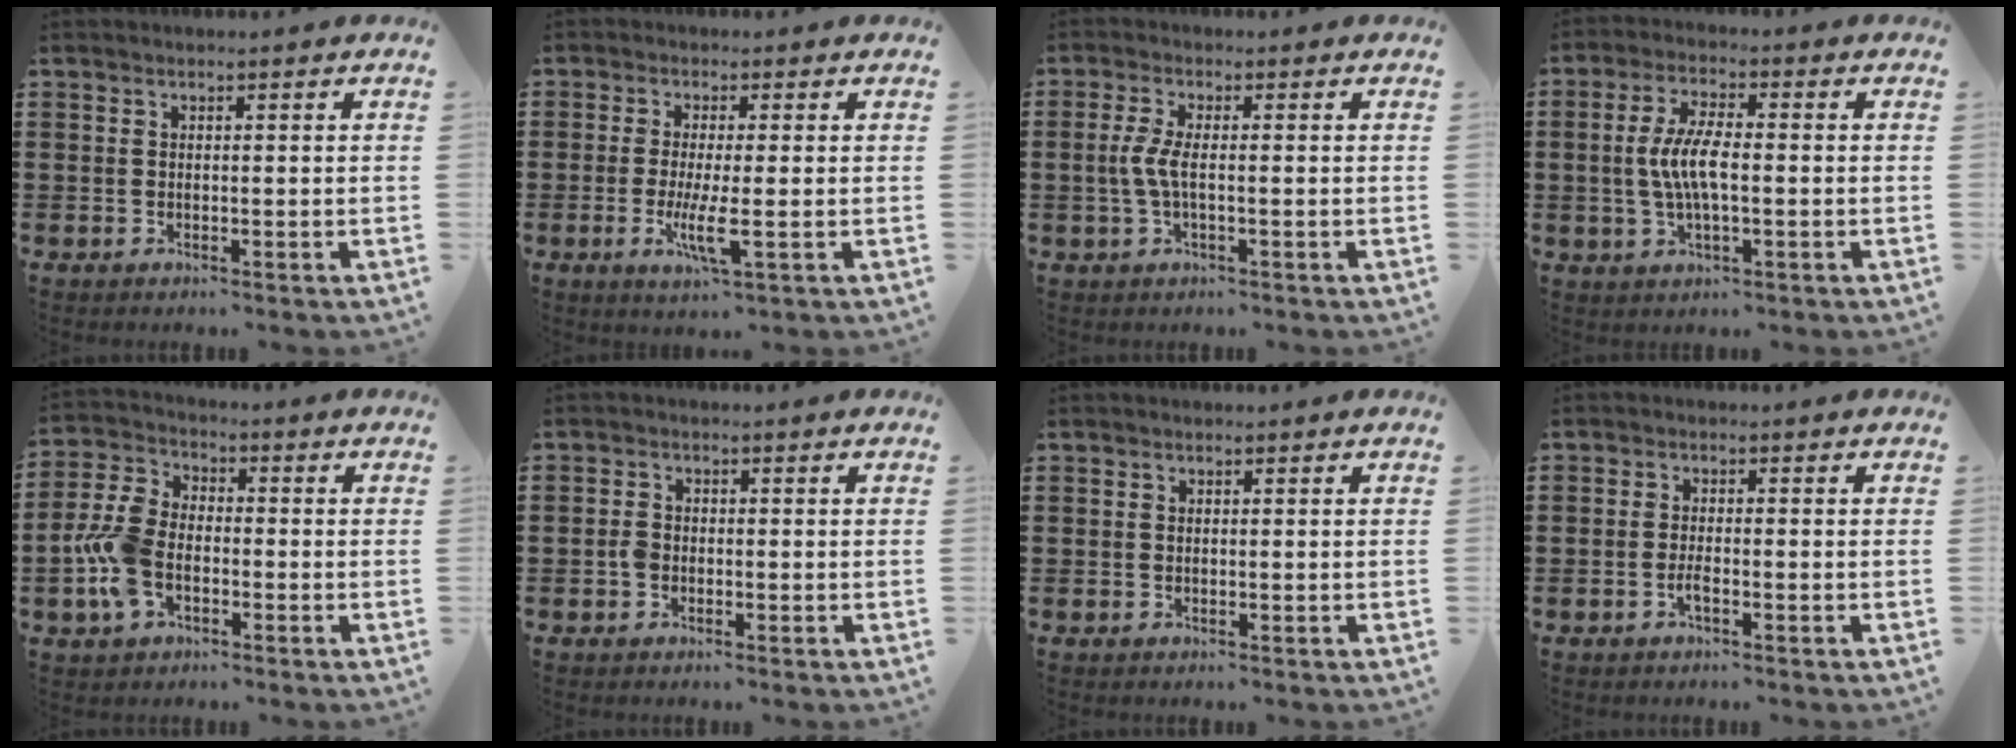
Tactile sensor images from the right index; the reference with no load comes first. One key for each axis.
{"total": 5.3, "fx": -1.2, "fy": 0.7, "fz": 5.1, "tx": -0.099, "ty": -0.014, "tz": -0.024}
{"total": 3.8, "fx": -0.3, "fy": 0.9, "fz": 3.6, "tx": -0.089, "ty": -0.007, "tz": -0.014}
{"total": 6.6, "fx": -0.5, "fy": 2.2, "fz": 6.2, "tx": -0.138, "ty": -0.005, "tz": -0.018}
{"total": 7.8, "fx": -2.0, "fy": 4.8, "fz": 5.9, "tx": -0.153, "ty": 0.001, "tz": -0.046}
{"total": 1.8, "fx": -0.6, "fy": 1.2, "fz": 1.2, "tx": -0.039, "ty": -0.002, "tz": -0.016}
{"total": 0.0}
{"total": 1.7, "fx": -0.8, "fy": 0.4, "fz": 1.5, "tx": -0.035, "ty": -0.004, "tz": -0.016}